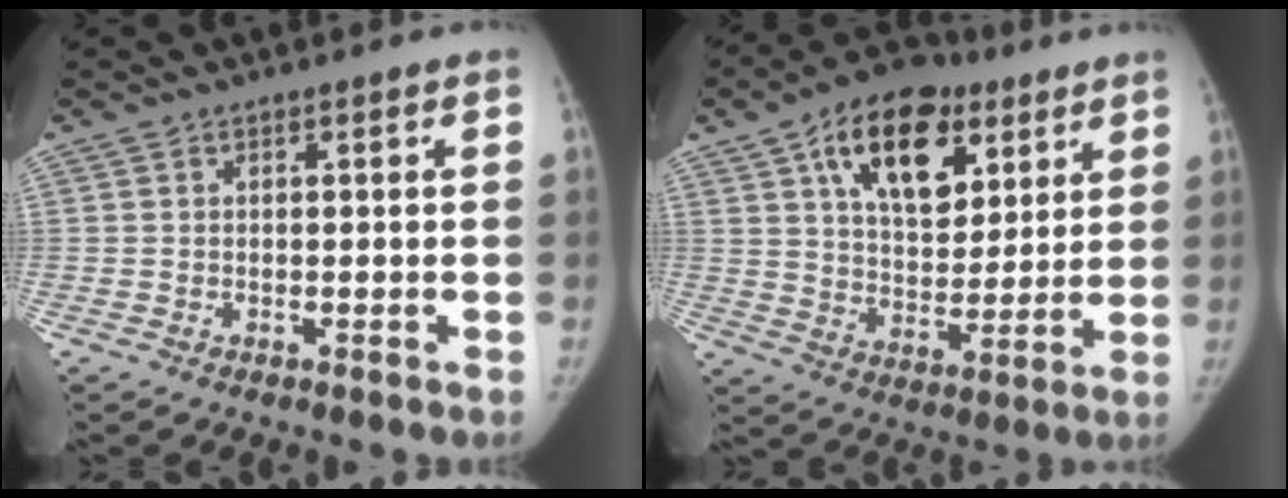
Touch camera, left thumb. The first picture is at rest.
{"total": 19.0, "force": [9.0, 11.0, 12.5], "torque": [-0.149, -0.026, 0.146]}